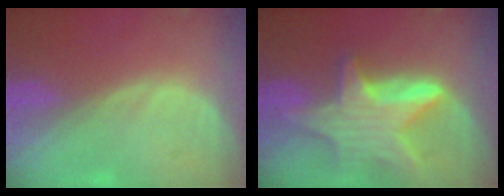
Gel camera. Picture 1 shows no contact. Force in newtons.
{"total": 9.3, "press": 9.3, "slide": 0.7}